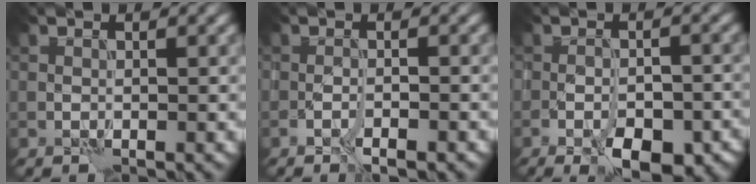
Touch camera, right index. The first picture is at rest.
{"total": 1.6, "force": [-1.2, 0.2, 1.1], "torque": [-0.019, 0.001, -0.022]}
{"total": 6.5, "force": [-3.9, 2.7, 4.5], "torque": [-0.064, -0.003, -0.053]}